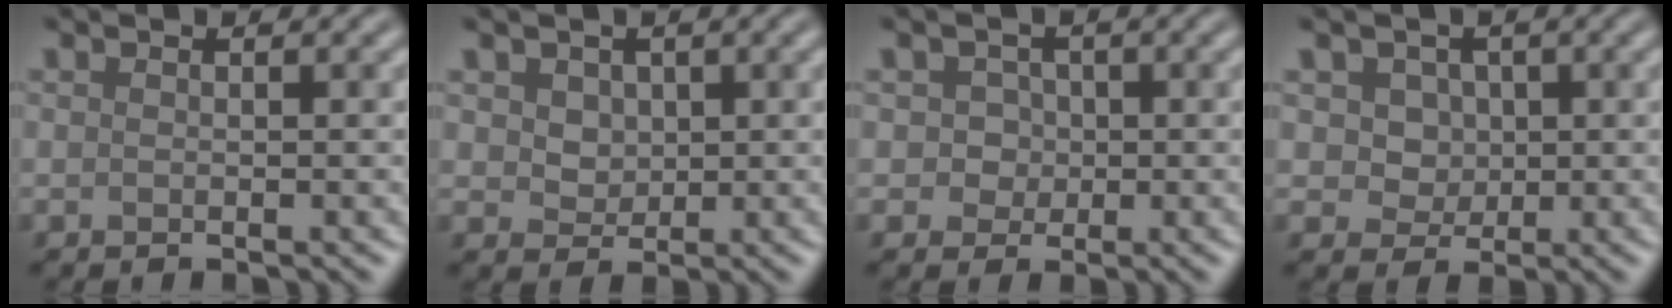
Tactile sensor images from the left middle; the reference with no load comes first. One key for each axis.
{"total": 3.1, "fx": 1.4, "fy": 2.3, "fz": 1.5, "tx": -0.043, "ty": 0.002, "tz": 0.034}
{"total": 2.6, "fx": 0.6, "fy": 2.3, "fz": 1.1, "tx": -0.002, "ty": 0.014, "tz": 0.003}
{"total": 4.6, "fx": 1.9, "fy": 3.6, "fz": 2.1, "tx": -0.040, "ty": 0.004, "tz": 0.026}